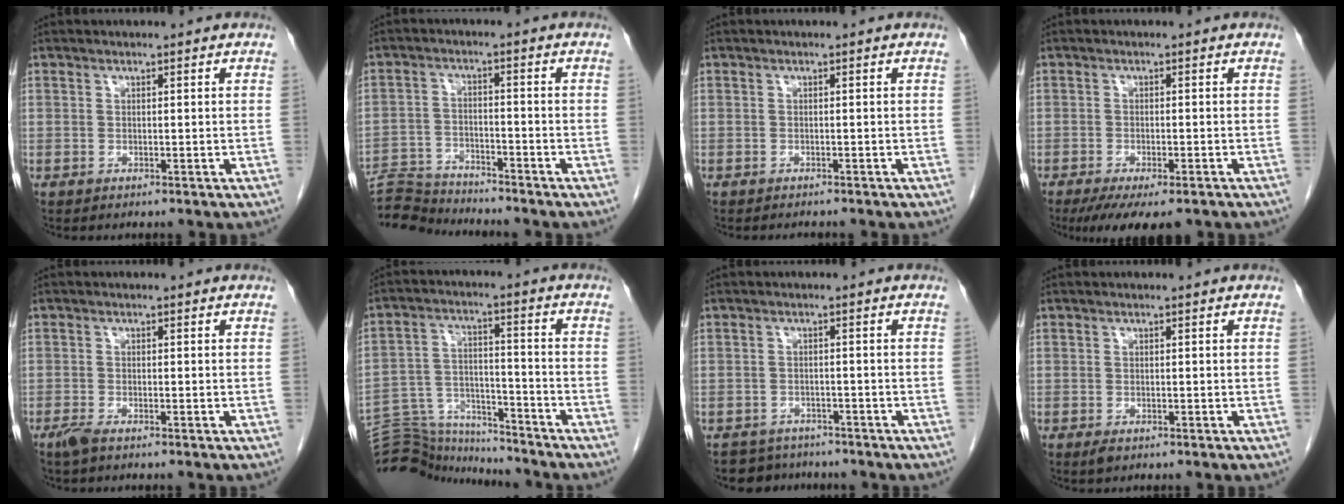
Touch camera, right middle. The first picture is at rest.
{"total": 8.1, "force": [-8.1, 0.1, 0.1], "torque": [-0.009, -0.004, -0.147]}
{"total": 1.4, "force": [-1.3, 0.2, 0.3], "torque": [-0.009, -0.005, -0.015]}
{"total": 8.7, "force": [-6.4, 2.5, 5.3], "torque": [-0.075, -0.014, -0.095]}
{"total": 1.7, "force": [-1.3, 0.3, 1.0], "torque": [-0.029, -0.005, -0.025]}
{"total": 14.4, "force": [-14.2, 1.7, 1.6], "torque": [-0.037, 0.030, -0.232]}
{"total": 5.0, "force": [-4.4, 2.3, -0.2], "torque": [0.008, 0.006, -0.064]}
{"total": 1.0, "force": [-0.6, 0.4, 0.6], "torque": [-0.013, -0.001, -0.006]}